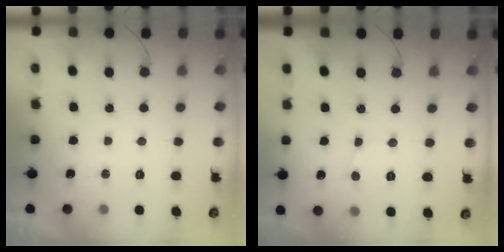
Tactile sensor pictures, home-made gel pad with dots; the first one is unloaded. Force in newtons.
{"total": 2.2, "press": 2.2, "slide": 0.2}